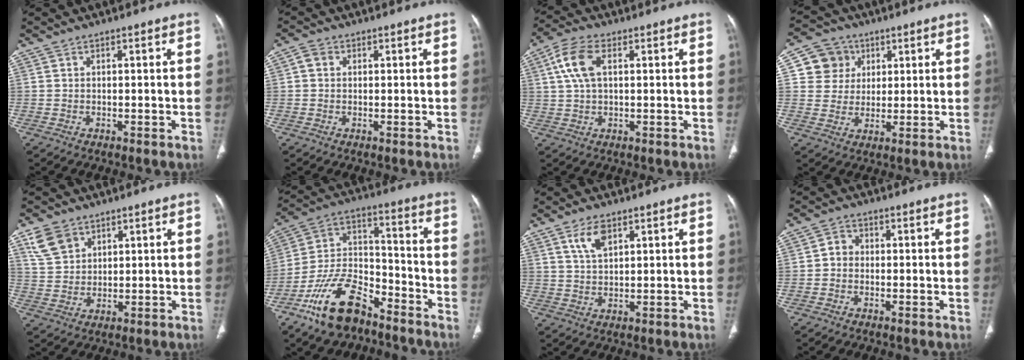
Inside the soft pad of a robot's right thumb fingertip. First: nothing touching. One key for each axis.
{"total": 2.0, "fx": 0.4, "fy": 1.7, "fz": 1.0, "tx": -0.016, "ty": 0.006, "tz": 0.005}
{"total": 7.5, "fx": 2.1, "fy": 3.9, "fz": 6.1, "tx": -0.134, "ty": 0.015, "tz": 0.040}
{"total": 8.3, "fx": 2.7, "fy": 7.7, "fz": 1.6, "tx": 0.006, "ty": -0.004, "tz": 0.047}
{"total": 6.6, "fx": 3.8, "fy": 4.6, "fz": 2.8, "tx": -0.036, "ty": -0.013, "tz": 0.081}
{"total": 16.3, "fx": -11.0, "fy": 8.0, "fz": 9.1, "tx": -0.154, "ty": 0.078, "tz": -0.203}
{"total": 4.7, "fx": 2.6, "fy": 2.2, "fz": 3.3, "tx": -0.056, "ty": -0.010, "tz": 0.053}
{"total": 2.7, "fx": -0.4, "fy": 2.3, "fz": 1.2, "tx": -0.005, "ty": 0.011, "tz": -0.016}